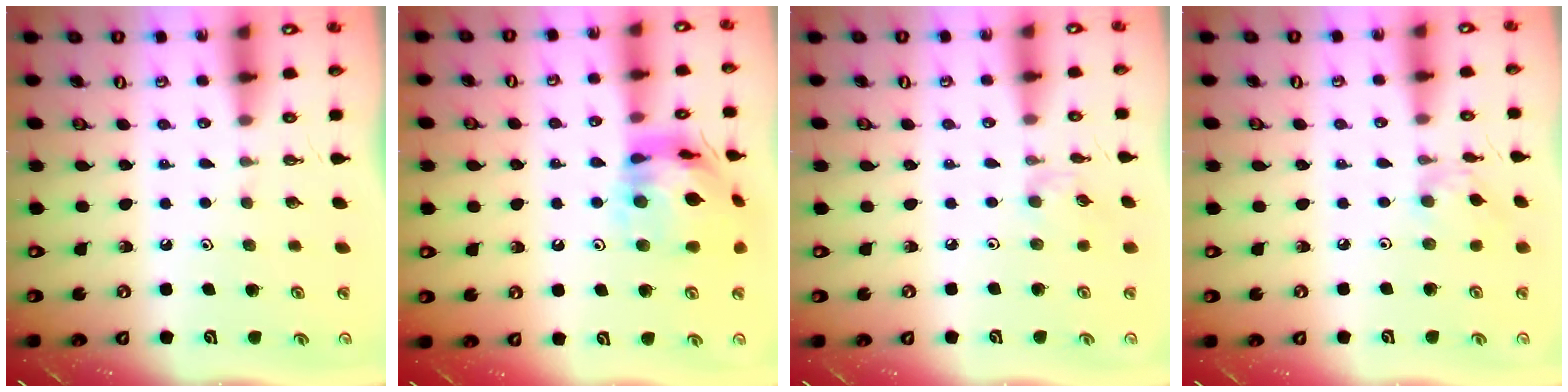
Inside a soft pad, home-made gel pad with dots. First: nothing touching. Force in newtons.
{"total": 16.9, "press": 16.8, "slide": 1.7}
{"total": 2.4, "press": 2.4, "slide": 0.3}
{"total": 2.7, "press": 2.7, "slide": 0.3}